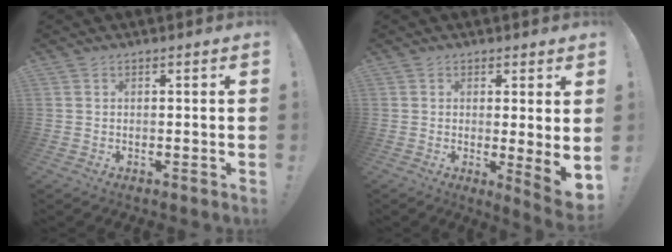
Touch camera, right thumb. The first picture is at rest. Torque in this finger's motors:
{"motor_torque": [-0.06, 0.09, 0.14, 0.08, 0.11]}